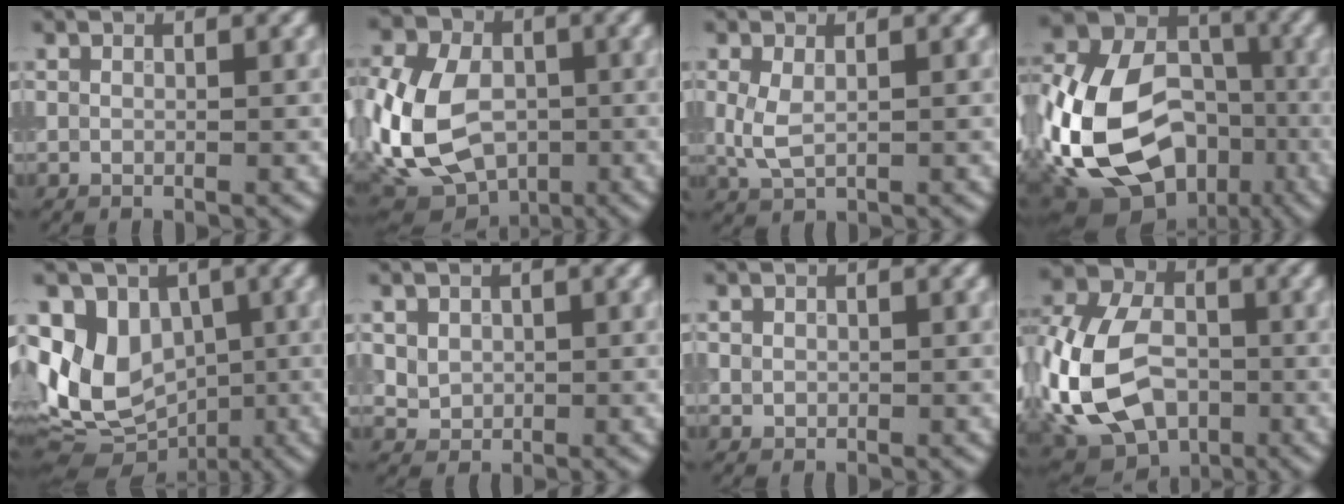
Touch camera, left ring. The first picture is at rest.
{"total": 11.2, "force": [-1.6, 8.3, 7.4], "torque": [-0.172, -0.016, -0.041]}
{"total": 2.4, "force": [0.2, 1.4, 2.0], "torque": [-0.050, 0.000, 0.008]}
{"total": 15.9, "force": [-4.7, 11.6, 9.9], "torque": [-0.227, -0.015, -0.089]}
{"total": 10.2, "force": [0.1, 7.9, 6.5], "torque": [-0.121, 0.004, 0.001]}
{"total": 2.0, "force": [0.4, 1.8, 0.8], "torque": [-0.015, -0.005, 0.019]}
{"total": 0.7, "force": [0.1, 0.7, 0.2], "torque": [0.003, -0.001, 0.000]}
{"total": 14.1, "force": [-2.7, 10.1, 9.5], "torque": [-0.218, -0.014, -0.054]}